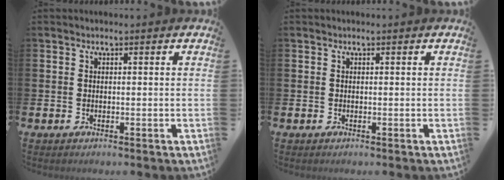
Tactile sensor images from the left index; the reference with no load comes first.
{"total": 0.0}